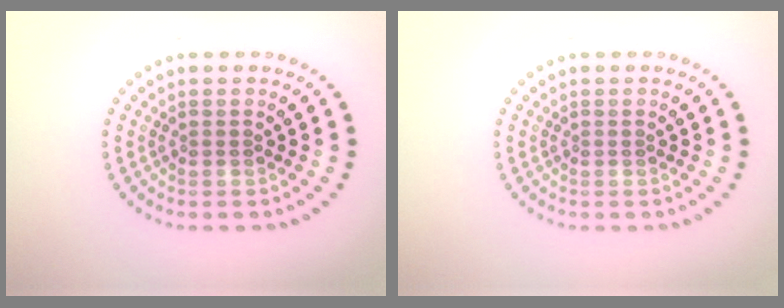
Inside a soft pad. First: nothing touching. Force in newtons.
{"total": 0.0}